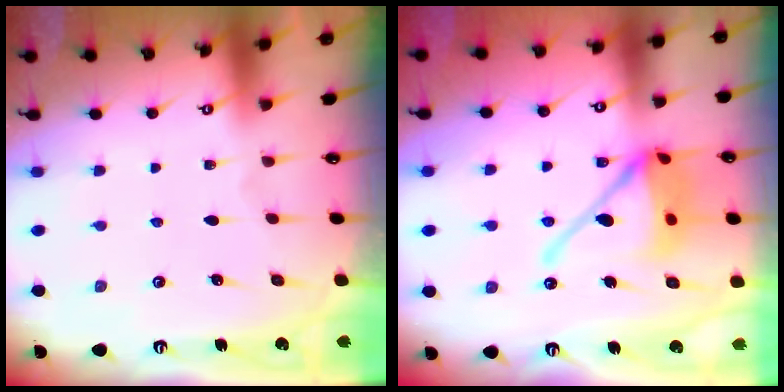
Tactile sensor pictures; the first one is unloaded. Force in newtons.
{"total": 16.1, "press": 16.0, "slide": 2.4}